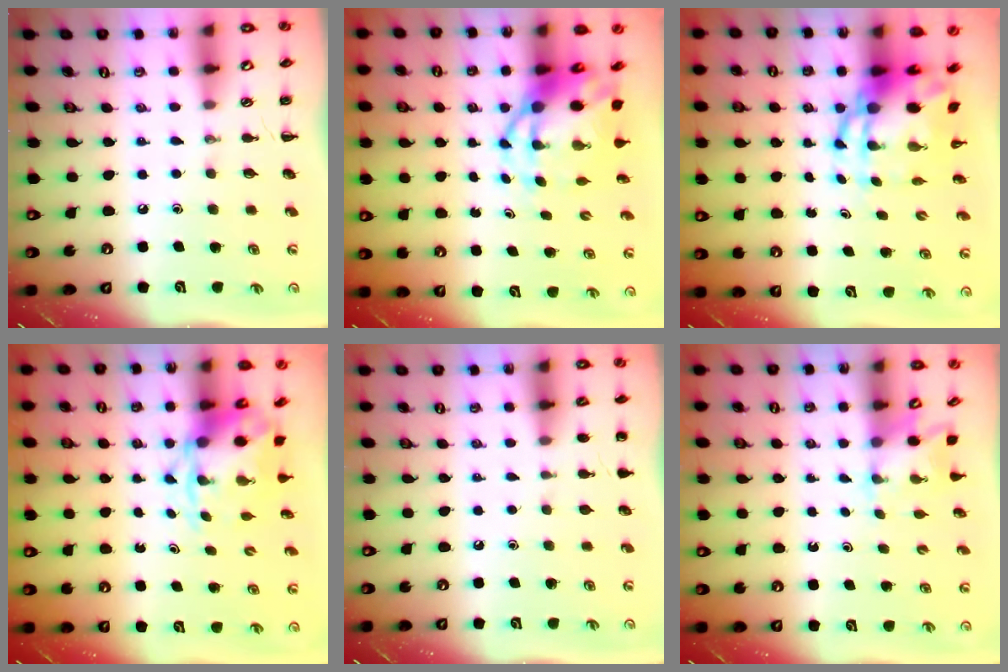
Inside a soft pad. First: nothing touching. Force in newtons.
{"total": 8.0, "press": 7.7, "slide": 2.1}
{"total": 8.4, "press": 8.1, "slide": 2.1}
{"total": 4.5, "press": 4.4, "slide": 1.1}
{"total": 1.1, "press": 1.0, "slide": 0.2}
{"total": 1.6, "press": 1.5, "slide": 0.6}